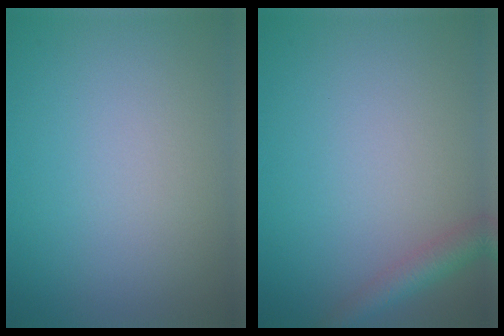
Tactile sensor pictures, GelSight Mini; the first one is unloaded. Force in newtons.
{"total": 2.6, "press": 2.6, "slide": 0.1}